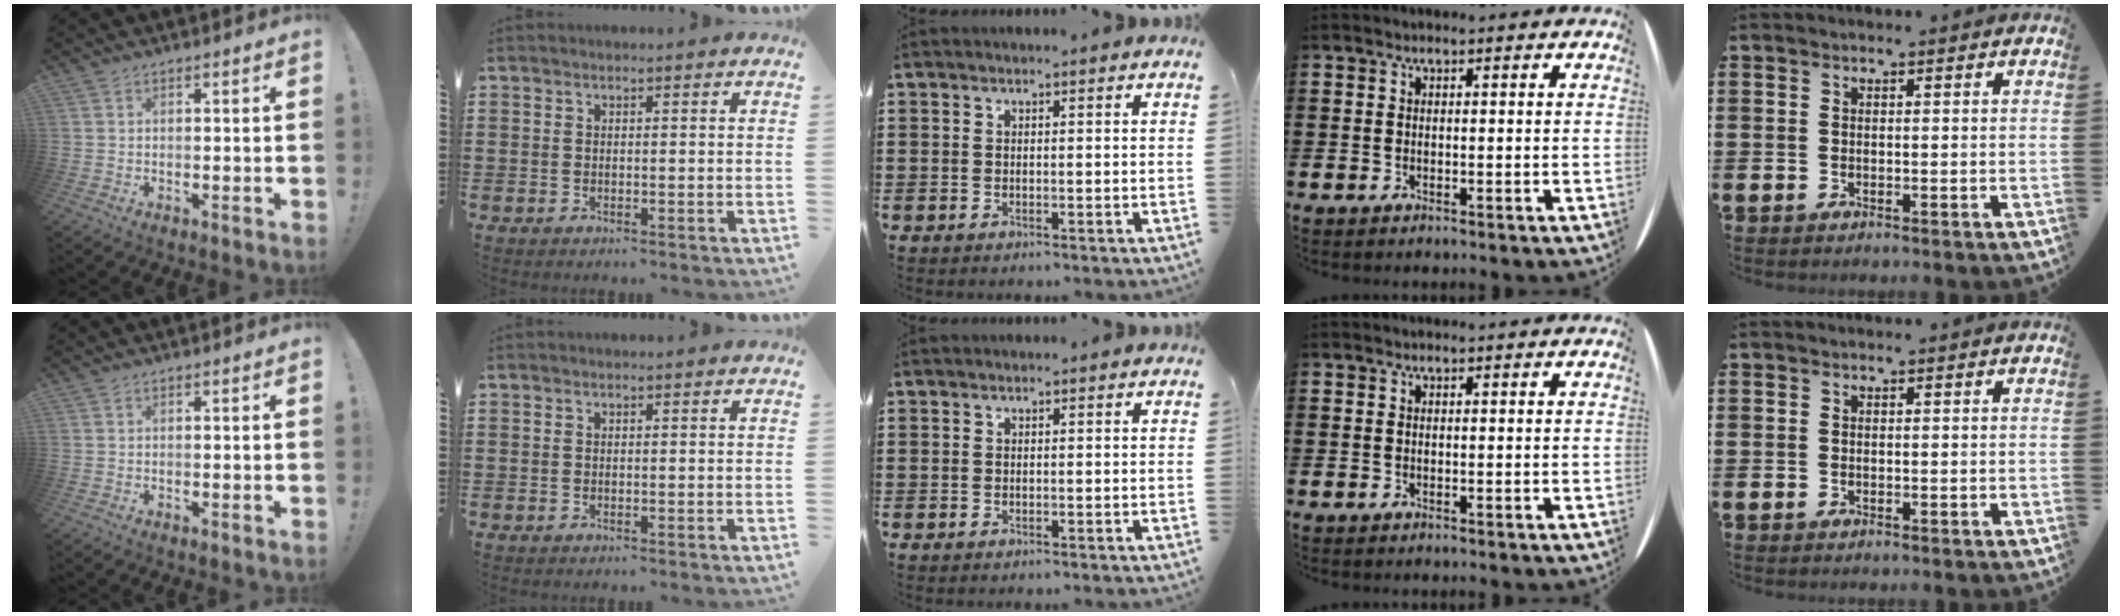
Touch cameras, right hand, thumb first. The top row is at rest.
{}